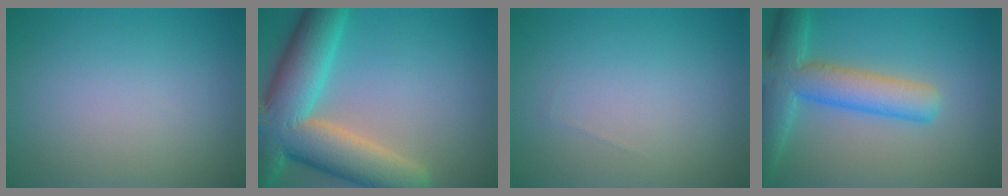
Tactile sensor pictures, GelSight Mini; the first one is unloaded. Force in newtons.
{"total": 12.3, "press": 12.2, "slide": 1.1}
{"total": 0.0}
{"total": 6.9, "press": 6.9, "slide": 0.4}